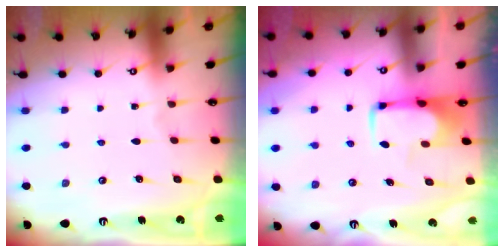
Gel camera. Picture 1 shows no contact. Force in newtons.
{"total": 2.0, "press": 1.9, "slide": 0.4}